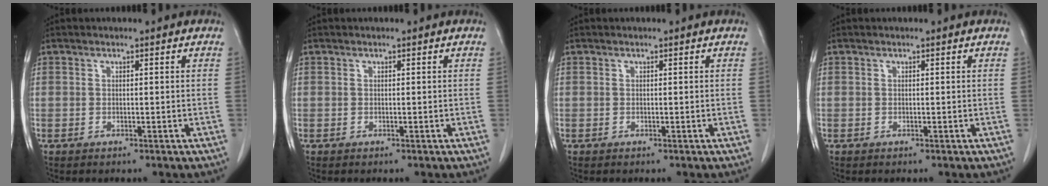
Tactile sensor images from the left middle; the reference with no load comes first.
{"total": 0.0}
{"total": 0.0}
{"total": 0.0}